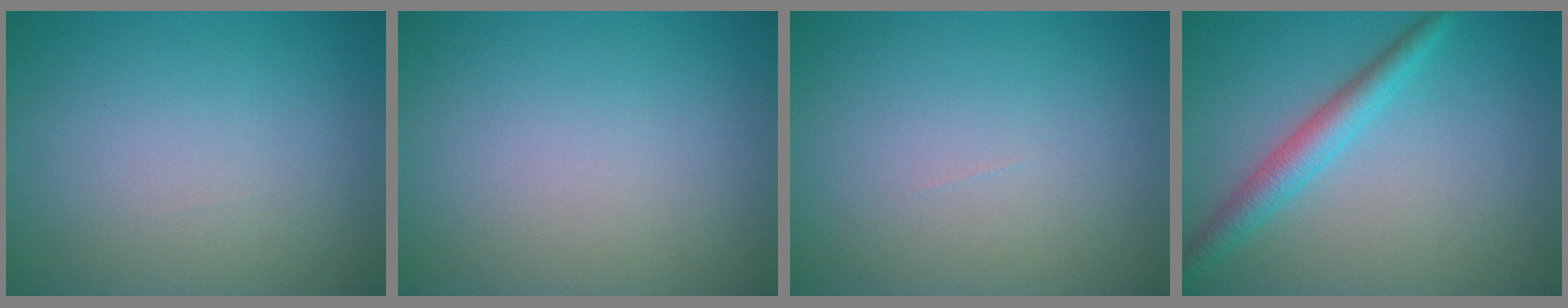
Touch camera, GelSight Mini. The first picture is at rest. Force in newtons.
{"total": 0.0}
{"total": 0.0}
{"total": 3.2, "press": 3.2, "slide": 0.1}